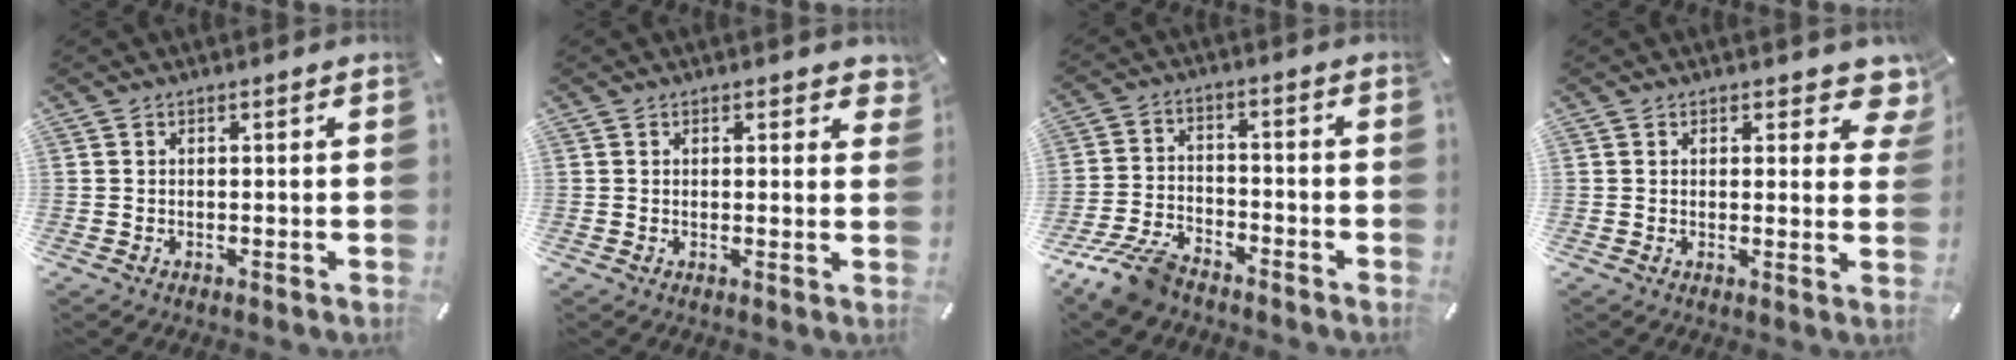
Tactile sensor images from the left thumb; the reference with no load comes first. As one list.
[{"total": 1.6, "force": [1.0, 0.9, 0.9], "torque": [-0.004, -0.002, 0.014]}, {"total": 9.9, "force": [-8.0, 3.9, 4.4], "torque": [-0.095, 0.036, -0.154]}, {"total": 5.5, "force": [3.4, 3.0, 3.2], "torque": [-0.023, -0.022, 0.054]}]